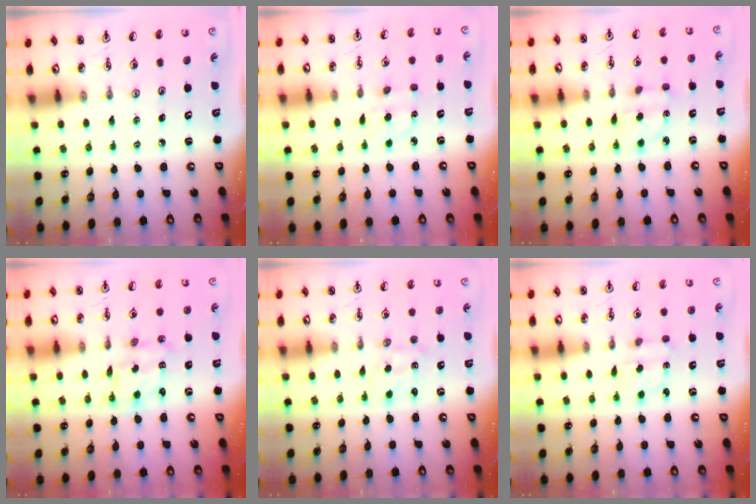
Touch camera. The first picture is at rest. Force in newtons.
{"total": 2.7, "press": 2.6, "slide": 0.4}
{"total": 2.9, "press": 2.8, "slide": 0.7}
{"total": 2.8, "press": 2.8, "slide": 0.3}
{"total": 1.0, "press": 0.9, "slide": 0.3}
{"total": 2.4, "press": 2.3, "slide": 0.6}